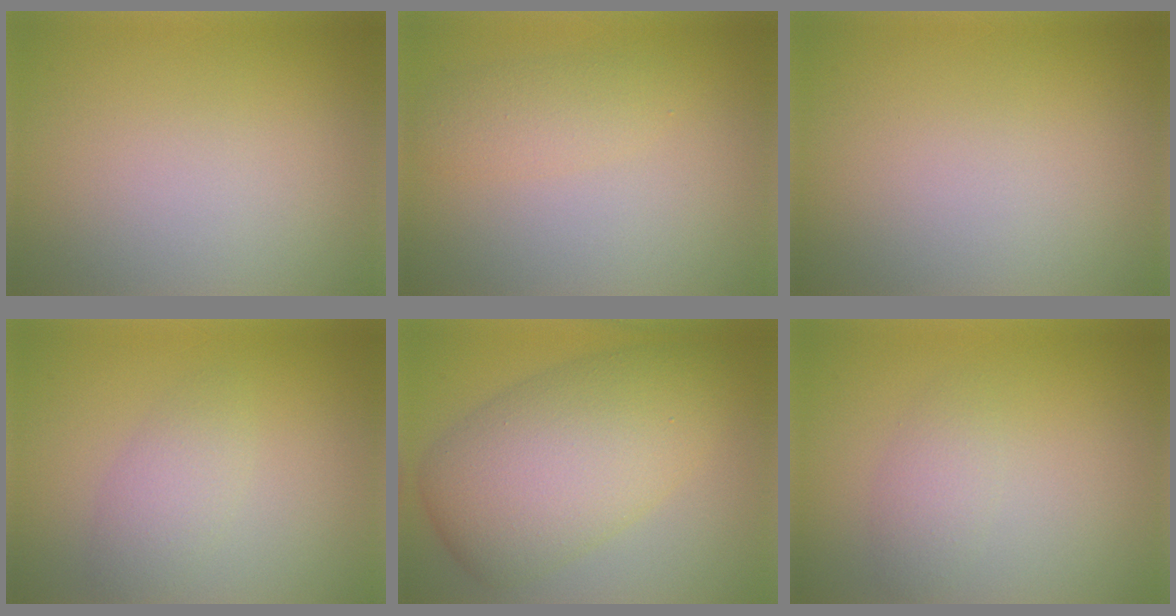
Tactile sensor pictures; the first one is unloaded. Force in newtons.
{"total": 2.1, "press": 2.1, "slide": 0.1}
{"total": 0.0}
{"total": 2.4, "press": 2.4, "slide": 0.1}
{"total": 9.6, "press": 9.6, "slide": 0.2}
{"total": 1.8, "press": 1.8, "slide": 0.1}